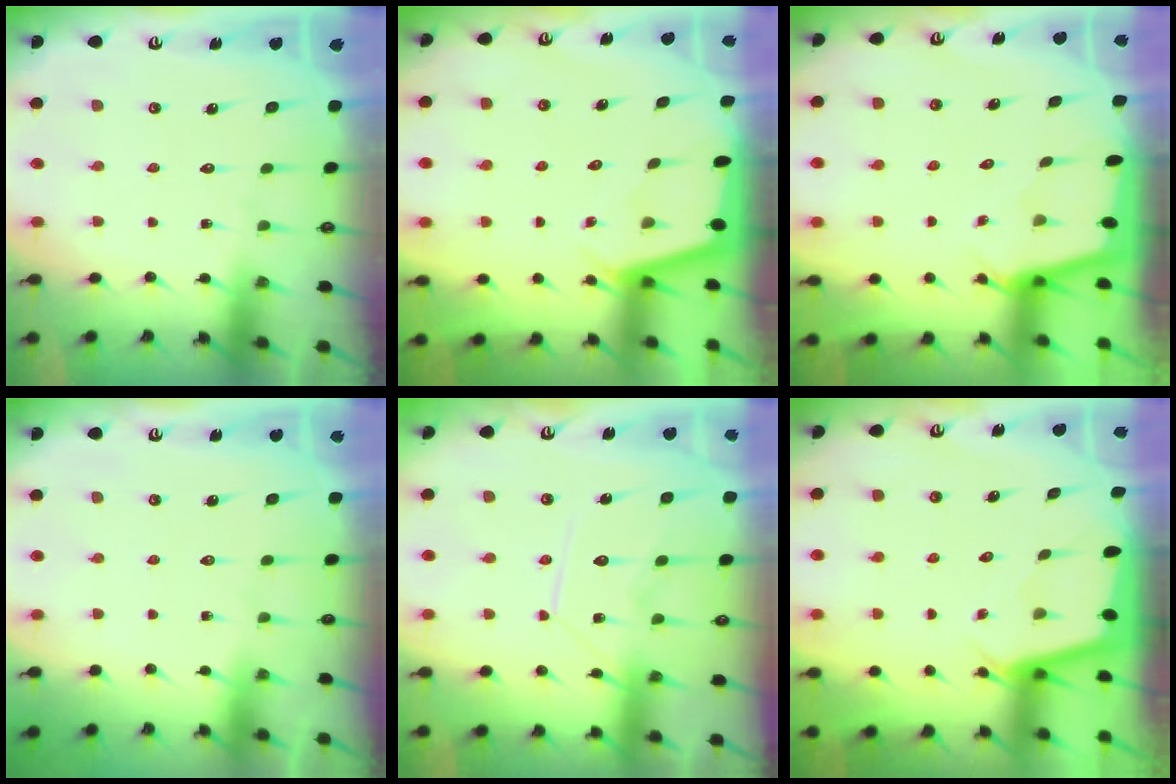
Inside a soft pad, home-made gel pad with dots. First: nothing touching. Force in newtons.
{"total": 2.2, "press": 2.2, "slide": 0.1}
{"total": 1.7, "press": 1.7, "slide": 0.2}
{"total": 0.0}
{"total": 11.6, "press": 11.5, "slide": 1.0}
{"total": 2.0, "press": 2.0, "slide": 0.2}